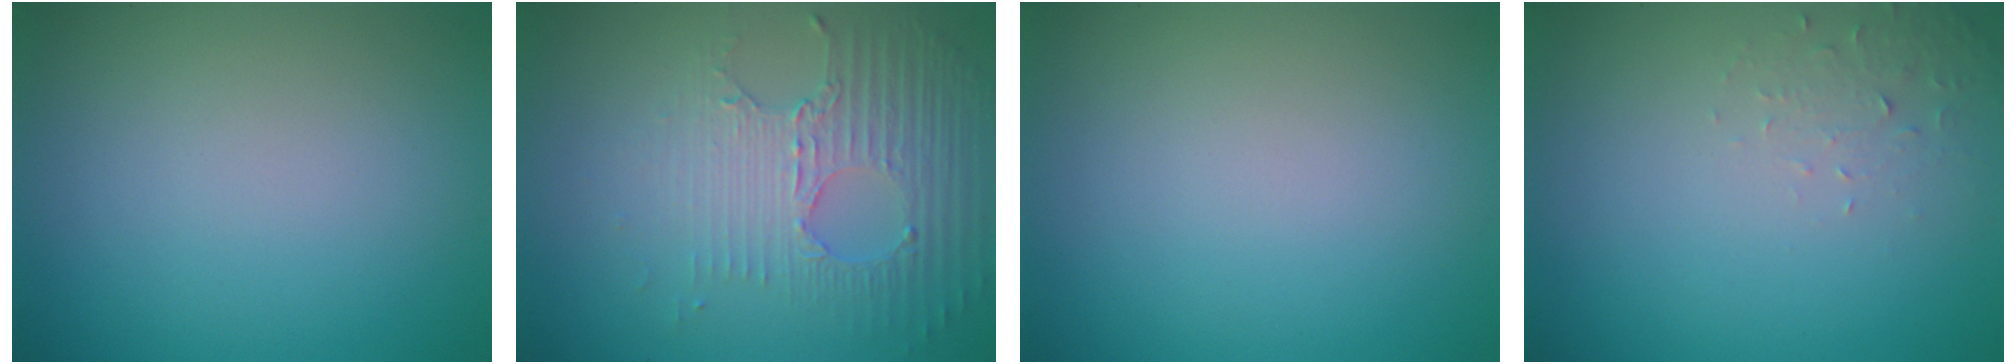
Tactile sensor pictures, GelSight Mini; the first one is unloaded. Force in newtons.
{"total": 5.2, "press": 3.3, "slide": 4.1}
{"total": 0.0}
{"total": 1.6, "press": 1.6, "slide": 0.4}